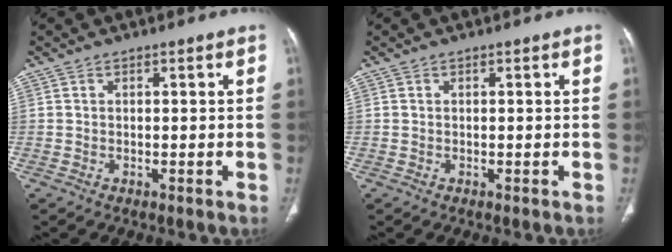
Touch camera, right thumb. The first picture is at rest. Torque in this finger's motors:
{"motor_torque": [0.02, 0.00, -0.02, 0.00, 0.01]}